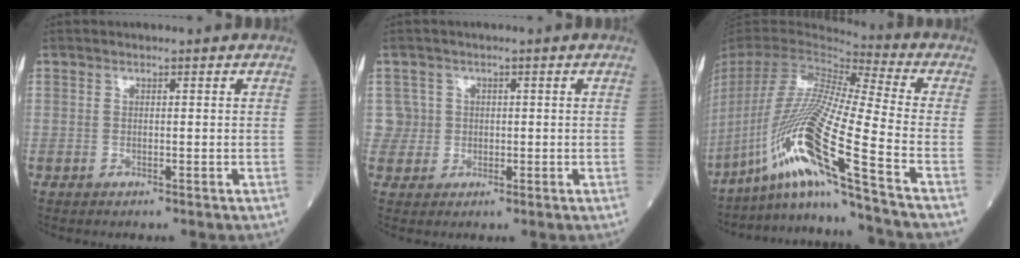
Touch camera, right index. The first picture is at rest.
{"total": 2.6, "force": [0.3, 2.5, -0.5], "torque": [0.024, 0.007, 0.002]}
{"total": 22.3, "force": [-12.7, -2.9, 18.1], "torque": [-0.374, -0.041, -0.239]}